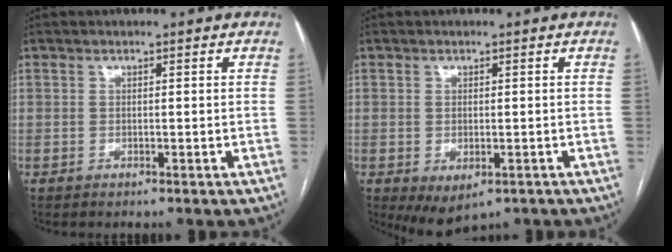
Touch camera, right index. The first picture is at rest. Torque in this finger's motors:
{"motor_torque": [1.30, -0.84, 0.38, 0.05]}